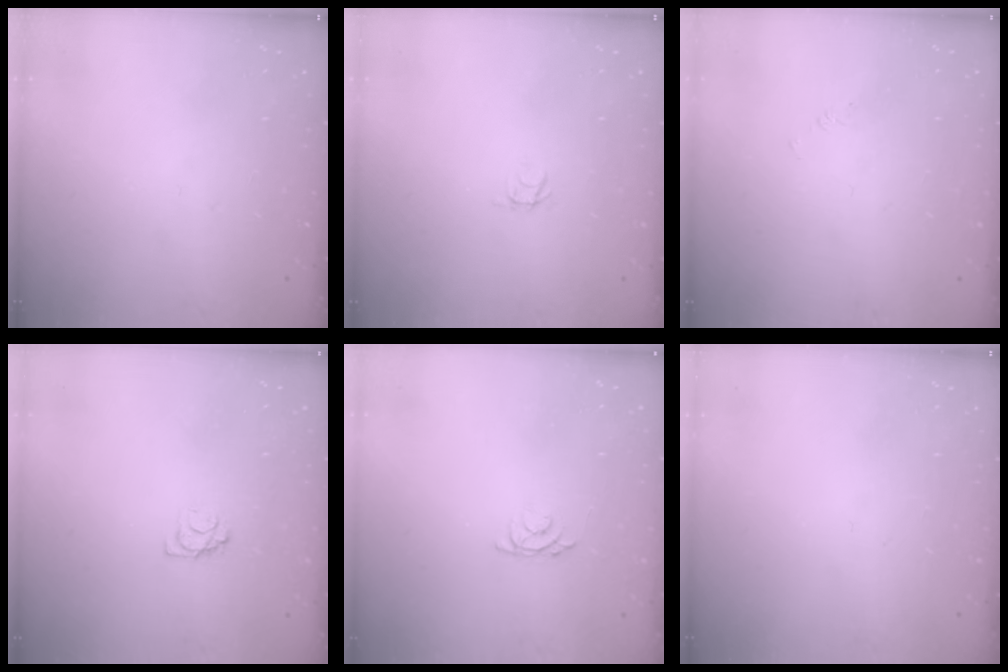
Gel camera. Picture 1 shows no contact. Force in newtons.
{"total": 1.8, "press": 1.8, "slide": 0.1}
{"total": 1.7, "press": 1.7, "slide": 0.3}
{"total": 3.6, "press": 3.6, "slide": 0.4}
{"total": 3.4, "press": 3.3, "slide": 0.5}
{"total": 0.0}